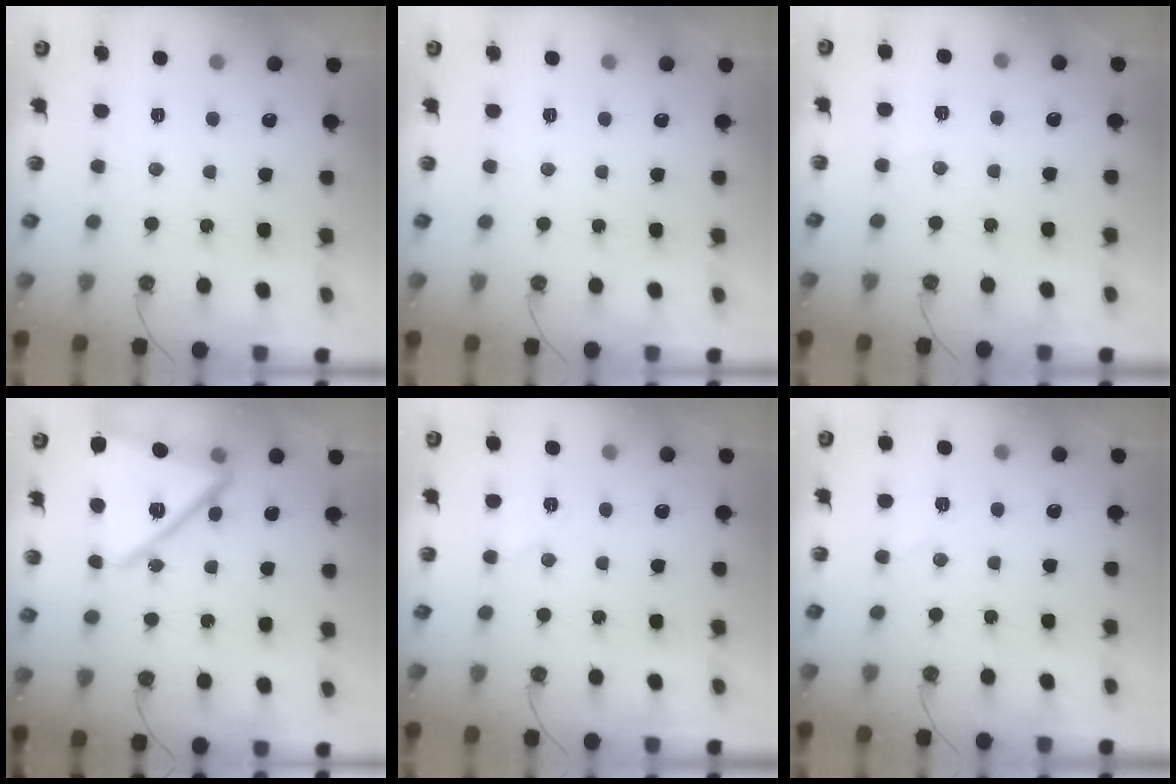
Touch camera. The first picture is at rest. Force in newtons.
{"total": 0.0}
{"total": 3.8, "press": 2.9, "slide": 2.4}
{"total": 20.3, "press": 20.3, "slide": 1.3}
{"total": 4.5, "press": 4.0, "slide": 2.0}
{"total": 5.0, "press": 4.6, "slide": 2.0}